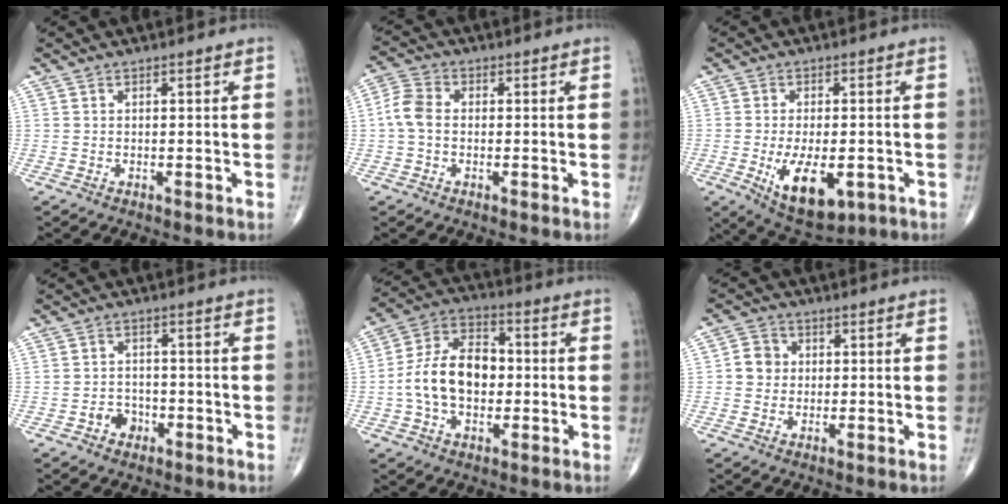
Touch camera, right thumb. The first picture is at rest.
{"total": 5.3, "force": [-0.2, 3.7, 3.7], "torque": [-0.079, 0.015, -0.013]}
{"total": 11.5, "force": [-3.5, 5.6, 9.5], "torque": [-0.142, -0.007, -0.042]}
{"total": 4.0, "force": [-1.8, 3.2, 1.6], "torque": [-0.002, 0.017, -0.031]}
{"total": 14.2, "force": [-0.9, 9.3, 10.7], "torque": [-0.180, 0.034, -0.021]}
{"total": 4.5, "force": [0.3, 4.2, 1.7], "torque": [-0.010, 0.007, 0.000]}